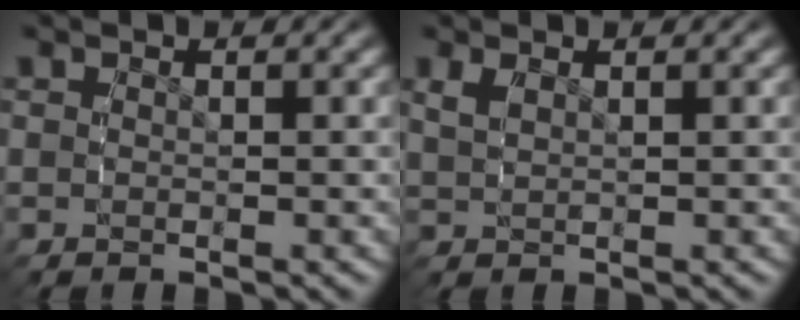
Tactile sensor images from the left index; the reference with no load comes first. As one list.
[{"total": 0.8, "force": [0.6, 0.0, 0.4], "torque": [-0.015, 0.002, 0.020]}]